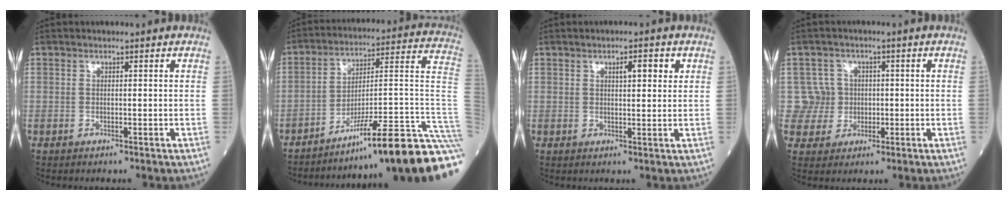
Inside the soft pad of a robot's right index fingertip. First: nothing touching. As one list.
[{"total": 23.8, "force": [-17.0, -0.9, 16.7], "torque": [-0.120, 0.018, -0.255]}, {"total": 3.1, "force": [1.4, 0.8, 2.7], "torque": [-0.042, 0.004, 0.021]}, {"total": 5.0, "force": [0.5, 4.9, -0.7], "torque": [0.034, 0.015, 0.010]}]